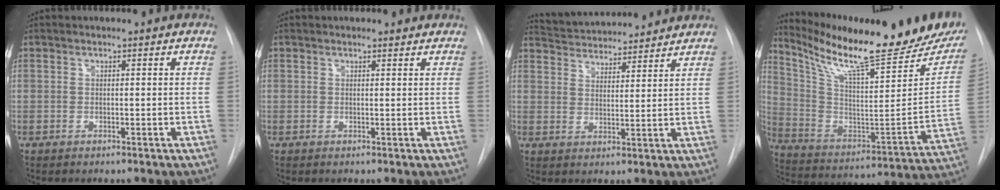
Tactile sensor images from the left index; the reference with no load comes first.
{"total": 1.7, "force": [1.6, 0.5, 0.3], "torque": [-0.011, 0.003, 0.015]}
{"total": 14.0, "force": [13.3, 2.2, 3.7], "torque": [-0.061, 0.026, 0.198]}
{"total": 28.2, "force": [22.7, 4.5, 16.2], "torque": [-0.271, -0.044, 0.329]}